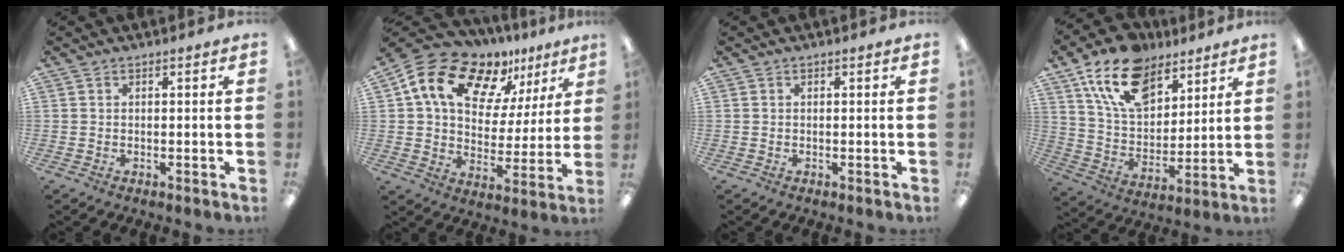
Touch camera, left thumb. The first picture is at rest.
{"total": 16.4, "force": [11.1, 9.3, 7.7], "torque": [-0.145, -0.070, 0.201]}
{"total": 0.0}
{"total": 17.5, "force": [10.8, 10.3, 9.1], "torque": [-0.161, -0.042, 0.198]}